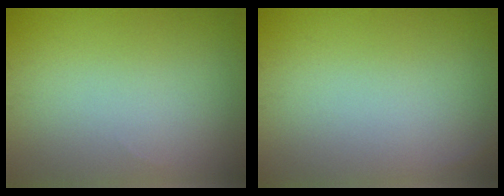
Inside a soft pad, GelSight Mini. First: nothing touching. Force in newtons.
{"total": 0.0}